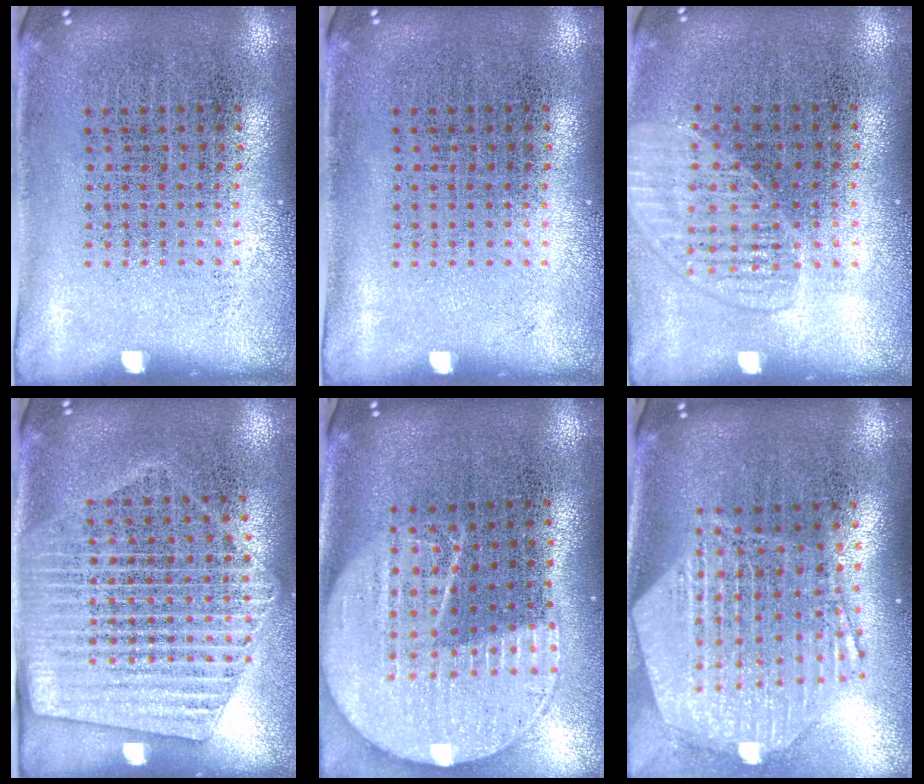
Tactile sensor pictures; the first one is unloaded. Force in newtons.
{"total": 0.0}
{"total": 1.4, "press": 1.4, "slide": 0.3}
{"total": 1.8, "press": 1.6, "slide": 0.7}
{"total": 2.2, "press": 1.9, "slide": 1.2}
{"total": 3.0, "press": 2.4, "slide": 1.8}